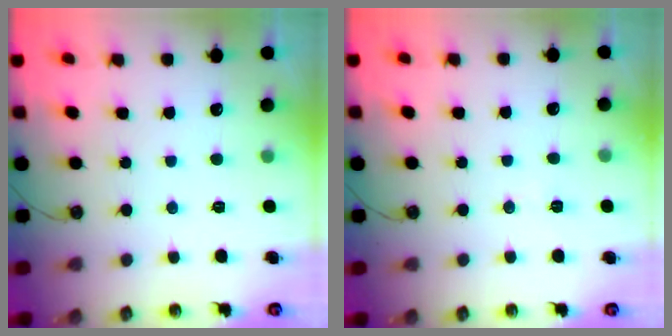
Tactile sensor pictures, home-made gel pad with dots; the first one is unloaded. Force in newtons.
{"total": 5.3, "press": 3.0, "slide": 4.4}